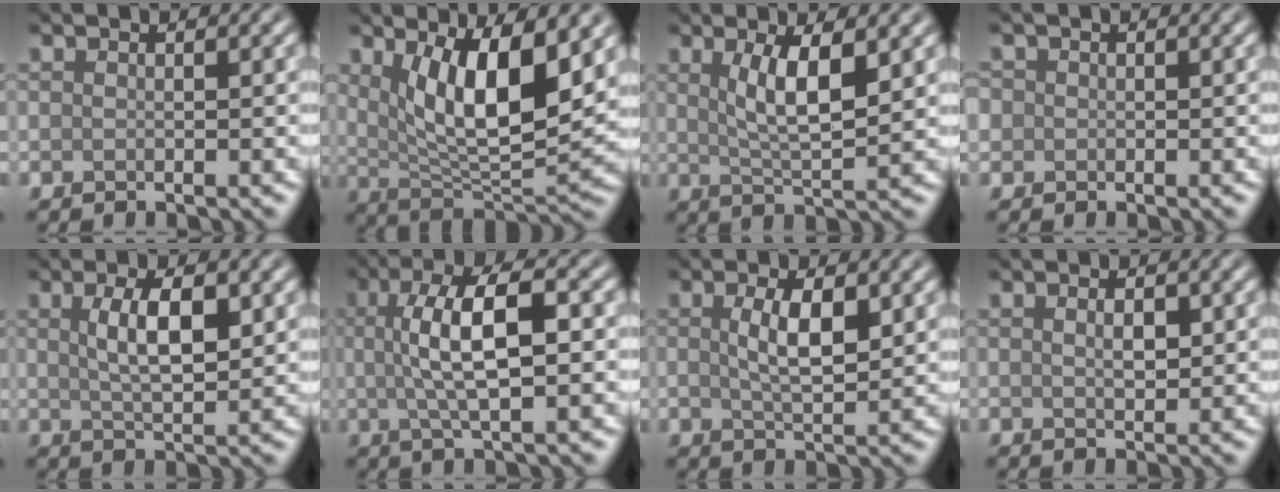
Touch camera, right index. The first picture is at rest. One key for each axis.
{"total": 8.4, "fx": 2.7, "fy": 3.2, "fz": 7.2, "tx": -0.131, "ty": -0.022, "tz": 0.056}
{"total": 4.8, "fx": 1.6, "fy": 1.3, "fz": 4.3, "tx": -0.081, "ty": -0.006, "tz": 0.031}
{"total": 1.3, "fx": 0.2, "fy": 1.3, "fz": 0.3, "tx": -0.002, "ty": 0.003, "tz": -0.006}
{"total": 4.5, "fx": 1.2, "fy": 1.5, "fz": 4.1, "tx": -0.081, "ty": 0.001, "tz": 0.024}
{"total": 6.6, "fx": 0.7, "fy": 1.9, "fz": 6.3, "tx": -0.116, "ty": 0.009, "tz": 0.009}
{"total": 3.7, "fx": 0.8, "fy": 1.3, "fz": 3.4, "tx": -0.071, "ty": -0.001, "tz": 0.017}
{"total": 1.3, "fx": 0.4, "fy": 0.6, "fz": 1.1, "tx": -0.022, "ty": -0.002, "tz": 0.011}